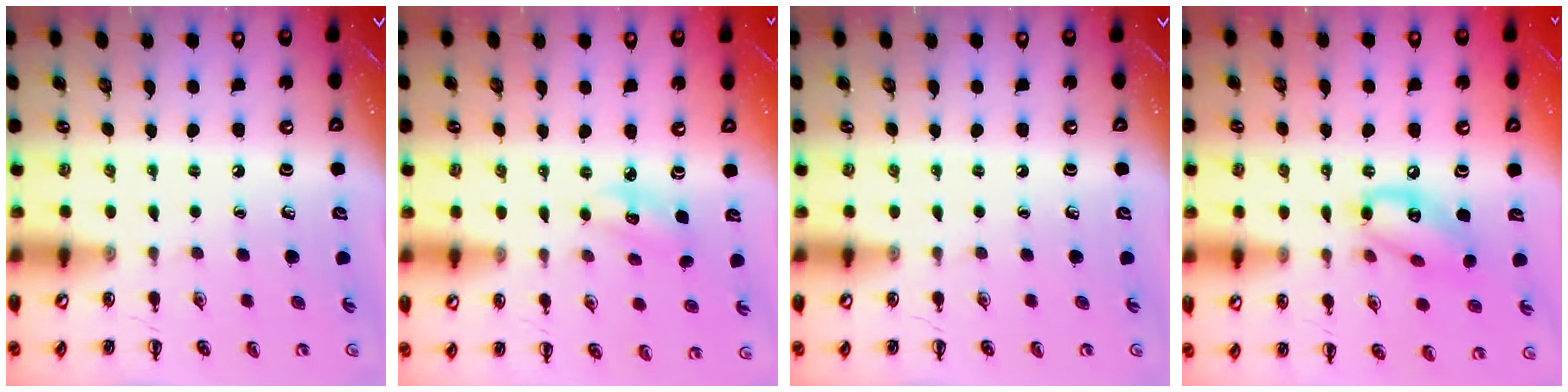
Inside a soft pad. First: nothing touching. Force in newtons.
{"total": 3.6, "press": 3.5, "slide": 0.9}
{"total": 0.0}
{"total": 12.4, "press": 12.2, "slide": 2.6}